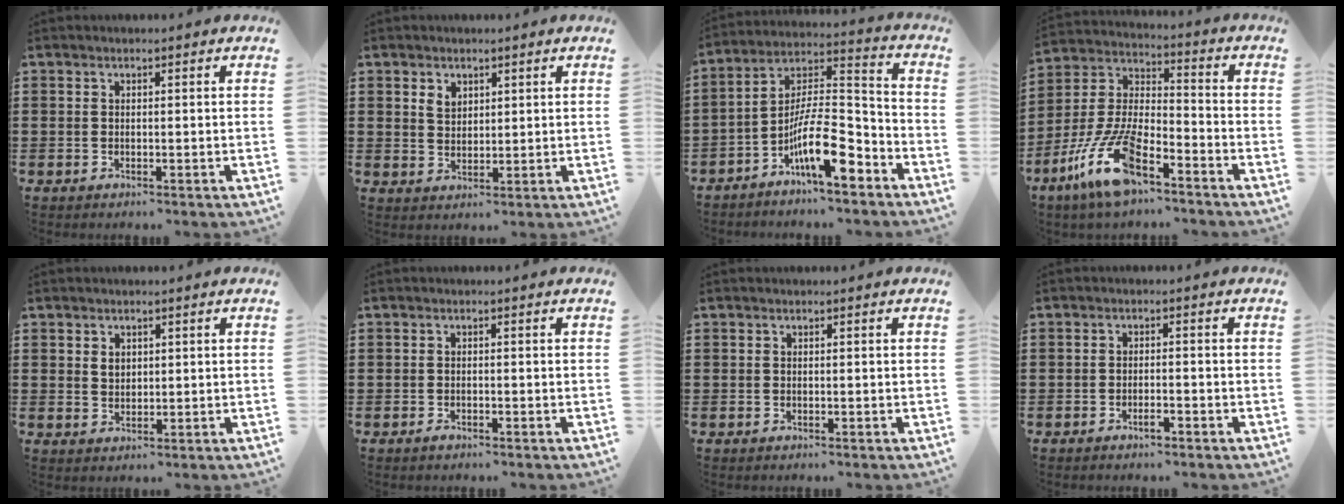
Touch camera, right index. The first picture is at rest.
{"total": 2.4, "force": [1.5, 1.7, 0.8], "torque": [-0.022, 0.006, 0.027]}
{"total": 12.6, "force": [-6.8, 3.7, 9.9], "torque": [-0.199, 0.005, -0.129]}
{"total": 12.8, "force": [-8.4, 3.8, 8.9], "torque": [-0.218, -0.001, -0.168]}
{"total": 1.8, "force": [0.9, 1.3, 0.9], "torque": [-0.020, 0.006, 0.016]}
{"total": 0.7, "force": [-0.6, 0.2, 0.3], "torque": [-0.010, -0.005, -0.010]}
{"total": 0.0}
{"total": 1.8, "force": [-1.3, 0.3, 1.2], "torque": [-0.024, -0.002, -0.023]}